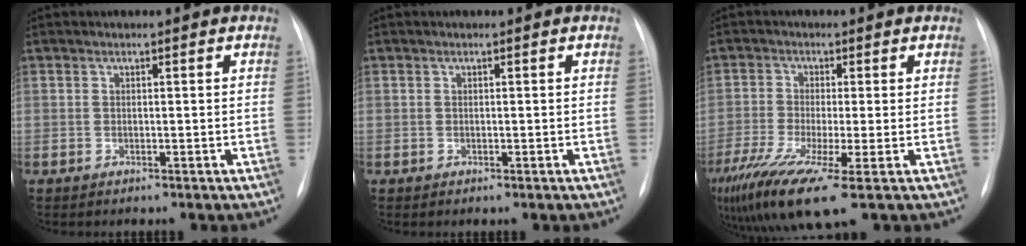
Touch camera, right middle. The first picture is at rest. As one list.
[{"total": 0.0}, {"total": 13.4, "force": [-7.4, 1.8, 11.0], "torque": [-0.225, -0.043, -0.130]}]